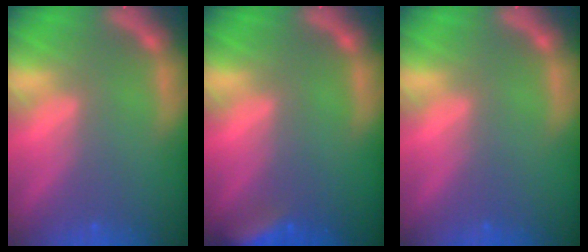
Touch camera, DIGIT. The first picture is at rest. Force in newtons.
{"total": 4.4}
{"total": 0.0}